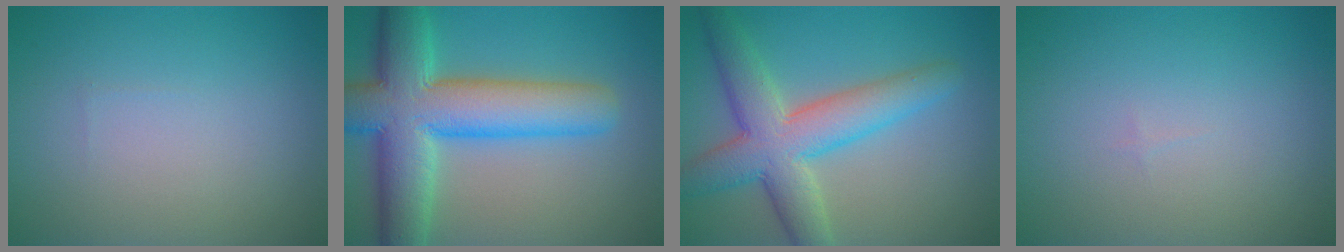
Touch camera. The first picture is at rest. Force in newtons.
{"total": 11.2, "press": 11.2, "slide": 0.5}
{"total": 7.4, "press": 7.4, "slide": 0.2}
{"total": 0.0}